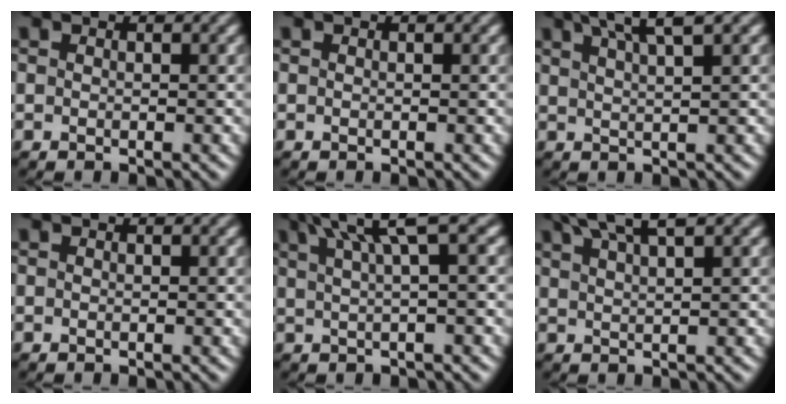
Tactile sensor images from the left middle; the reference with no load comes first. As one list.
[{"total": 0.0}, {"total": 4.3, "force": [3.1, 0.3, 2.9], "torque": [-0.044, 0.020, 0.045]}, {"total": 0.0}, {"total": 5.1, "force": [3.0, 0.7, 4.1], "torque": [-0.064, 0.023, 0.049]}, {"total": 4.3, "force": [3.3, 0.5, 2.7], "torque": [-0.049, 0.018, 0.051]}]